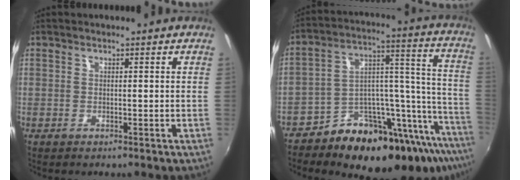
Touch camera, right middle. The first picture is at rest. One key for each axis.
{"total": 26.0, "fx": -18.5, "fy": 10.0, "fz": 15.3, "tx": -0.191, "ty": 0.025, "tz": -0.272}